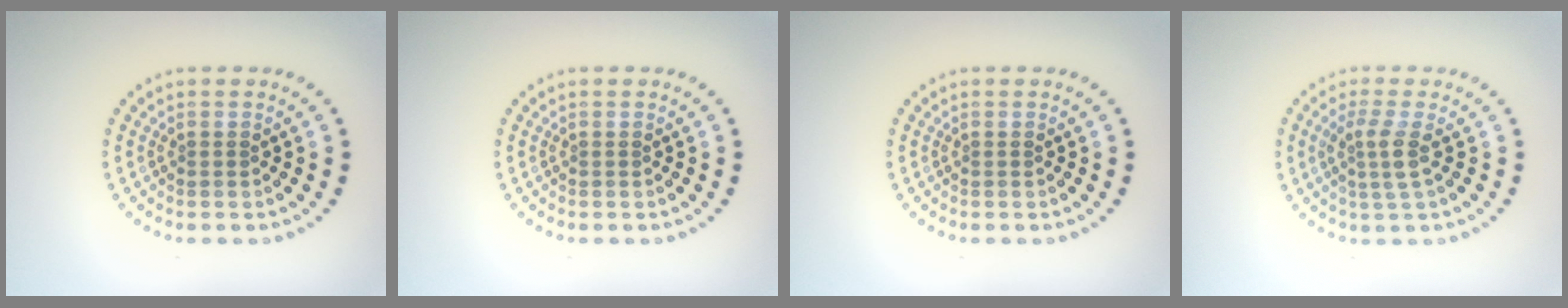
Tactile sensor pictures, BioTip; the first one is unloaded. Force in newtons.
{"total": 0.0}
{"total": 0.0}
{"total": 2.2, "press": 1.8, "slide": 1.3}